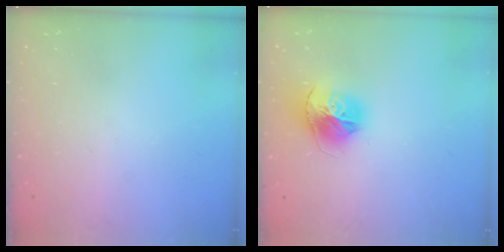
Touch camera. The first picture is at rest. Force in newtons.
{"total": 15.6, "press": 15.5, "slide": 1.6}